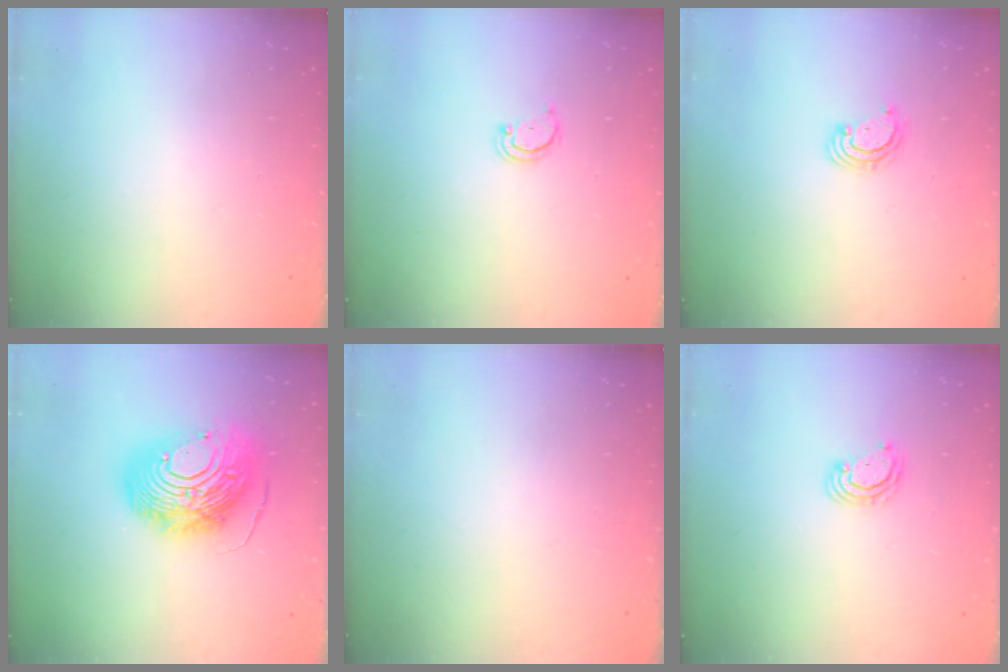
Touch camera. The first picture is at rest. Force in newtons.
{"total": 2.1, "press": 2.1, "slide": 0.2}
{"total": 3.1, "press": 3.1, "slide": 0.1}
{"total": 18.2, "press": 18.1, "slide": 1.7}
{"total": 0.0}
{"total": 3.2, "press": 3.2, "slide": 0.3}